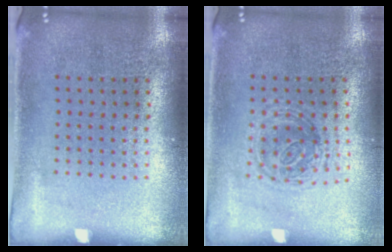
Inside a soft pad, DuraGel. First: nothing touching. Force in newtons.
{"total": 1.2, "press": 1.0, "slide": 0.6}